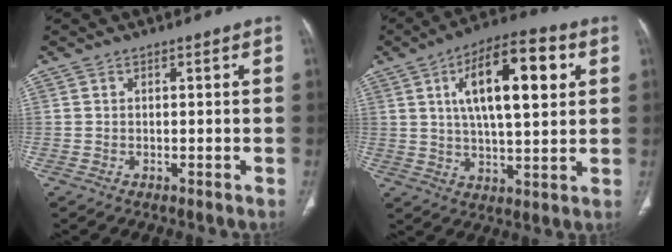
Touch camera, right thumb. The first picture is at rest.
{"total": 17.0, "force": [5.1, 6.5, 14.9], "torque": [-0.217, 0.001, 0.076]}